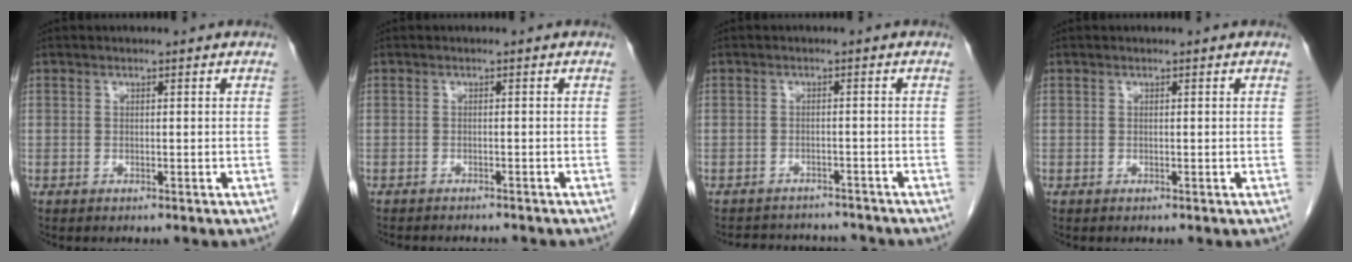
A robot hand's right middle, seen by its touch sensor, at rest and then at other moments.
{"total": 5.9, "force": [-5.4, 1.2, 1.9], "torque": [-0.021, -0.004, -0.068]}
{"total": 7.4, "force": [-7.1, 2.2, 0.9], "torque": [-0.009, 0.012, -0.089]}
{"total": 0.0}